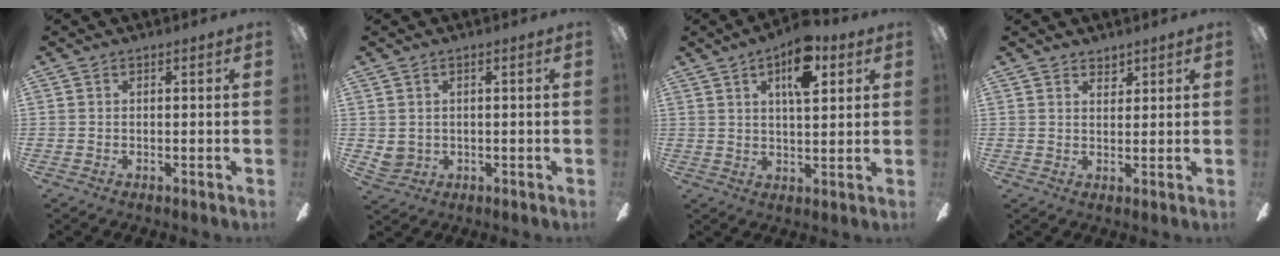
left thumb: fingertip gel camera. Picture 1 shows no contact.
{"total": 2.7, "force": [1.0, 2.4, 0.8], "torque": [-0.018, 0.002, 0.019]}
{"total": 10.7, "force": [5.4, 4.3, 8.1], "torque": [-0.117, -0.011, 0.088]}
{"total": 2.5, "force": [2.2, 1.1, 0.3], "torque": [-0.001, -0.010, 0.041]}